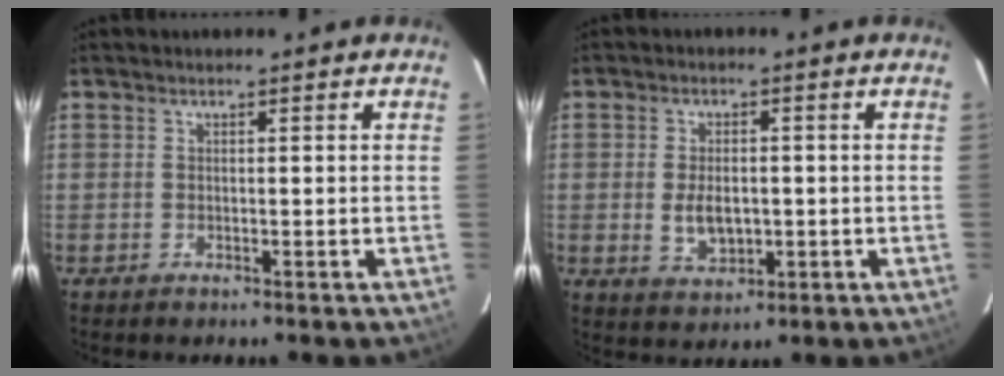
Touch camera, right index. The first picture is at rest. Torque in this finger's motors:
{"motor_torque": [0.07, 0.06, 0.17, 0.05]}